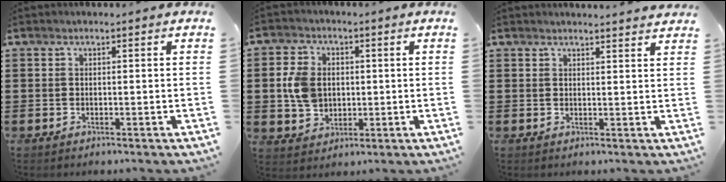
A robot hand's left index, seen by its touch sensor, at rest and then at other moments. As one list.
[{"total": 6.7, "force": [0.2, 5.3, 4.0], "torque": [-0.108, 0.010, -0.001]}, {"total": 2.1, "force": [2.1, -0.3, 0.3], "torque": [-0.010, -0.006, 0.041]}]